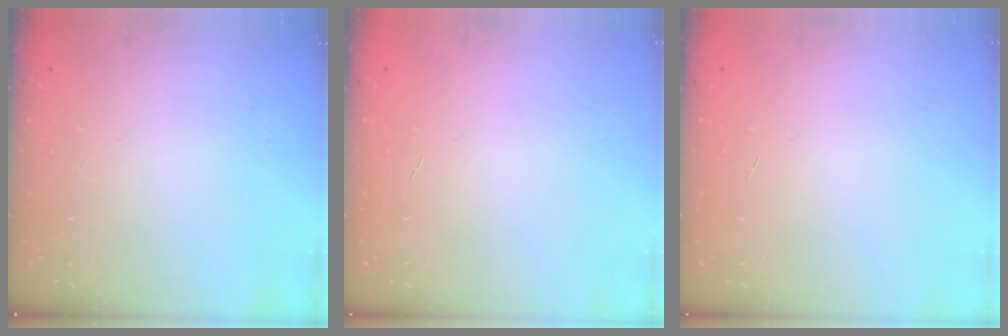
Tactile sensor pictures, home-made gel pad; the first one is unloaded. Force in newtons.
{"total": 0.0}
{"total": 0.0}